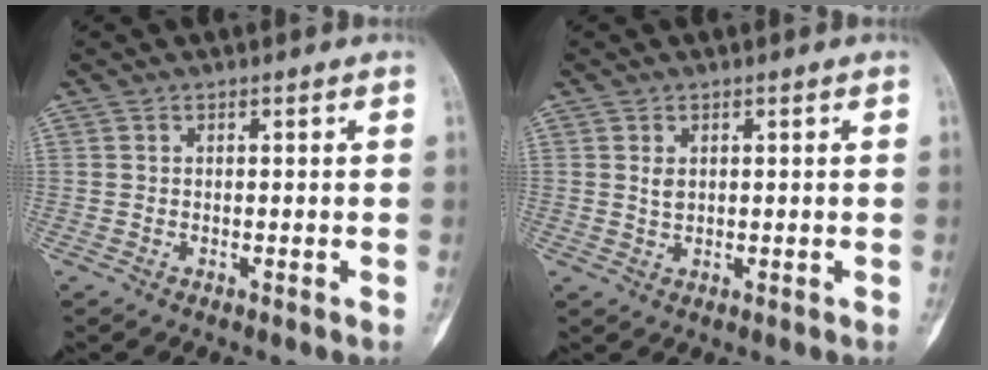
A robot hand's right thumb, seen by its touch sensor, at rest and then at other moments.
{"total": 1.6, "force": [0.5, 1.0, 1.1], "torque": [-0.017, -0.002, 0.014]}